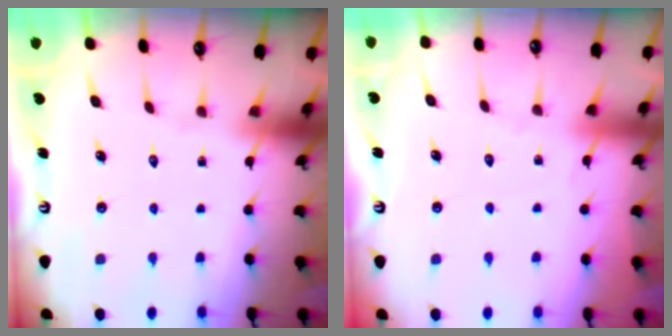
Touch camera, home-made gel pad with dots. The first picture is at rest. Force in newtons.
{"total": 2.6, "press": 2.6, "slide": 0.5}